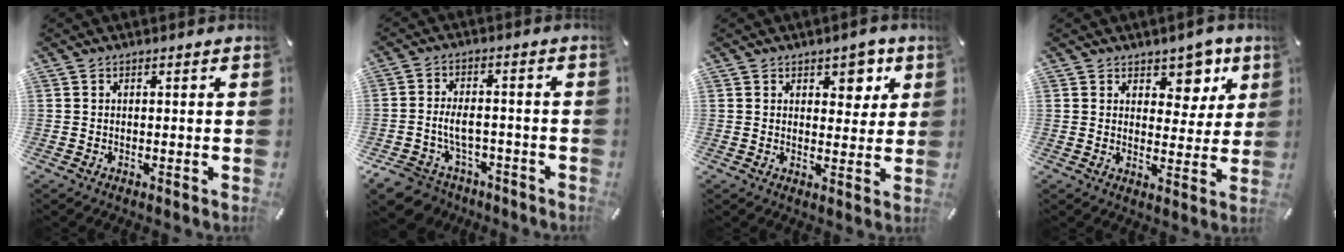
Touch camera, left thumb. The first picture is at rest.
{"total": 8.2, "force": [-3.0, 6.0, 4.6], "torque": [-0.103, 0.018, -0.052]}
{"total": 5.1, "force": [2.7, 3.6, 2.4], "torque": [-0.011, -0.013, 0.038]}
{"total": 6.7, "force": [4.3, 4.8, 2.0], "torque": [0.002, -0.037, 0.068]}